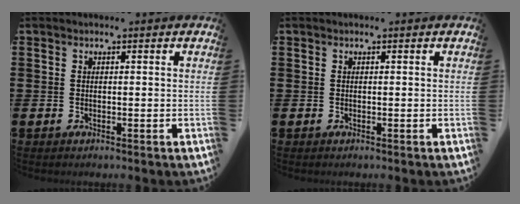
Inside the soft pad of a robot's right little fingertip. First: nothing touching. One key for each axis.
{"total": 0.0}